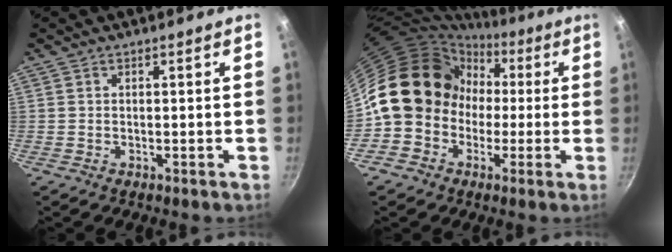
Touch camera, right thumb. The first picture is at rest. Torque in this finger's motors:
{"motor_torque": [2.51, 2.50, 2.00, -0.77, 0.22]}